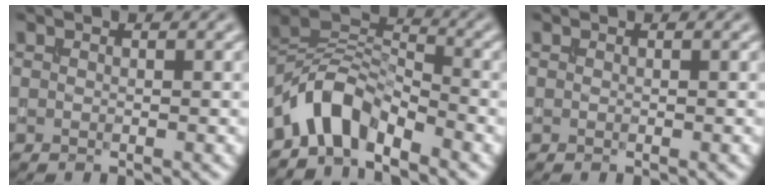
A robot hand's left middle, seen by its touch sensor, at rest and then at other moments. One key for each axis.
{"total": 5.3, "fx": -4.1, "fy": 2.2, "fz": 2.5, "tx": -0.039, "ty": 0.010, "tz": -0.088}
{"total": 0.0}